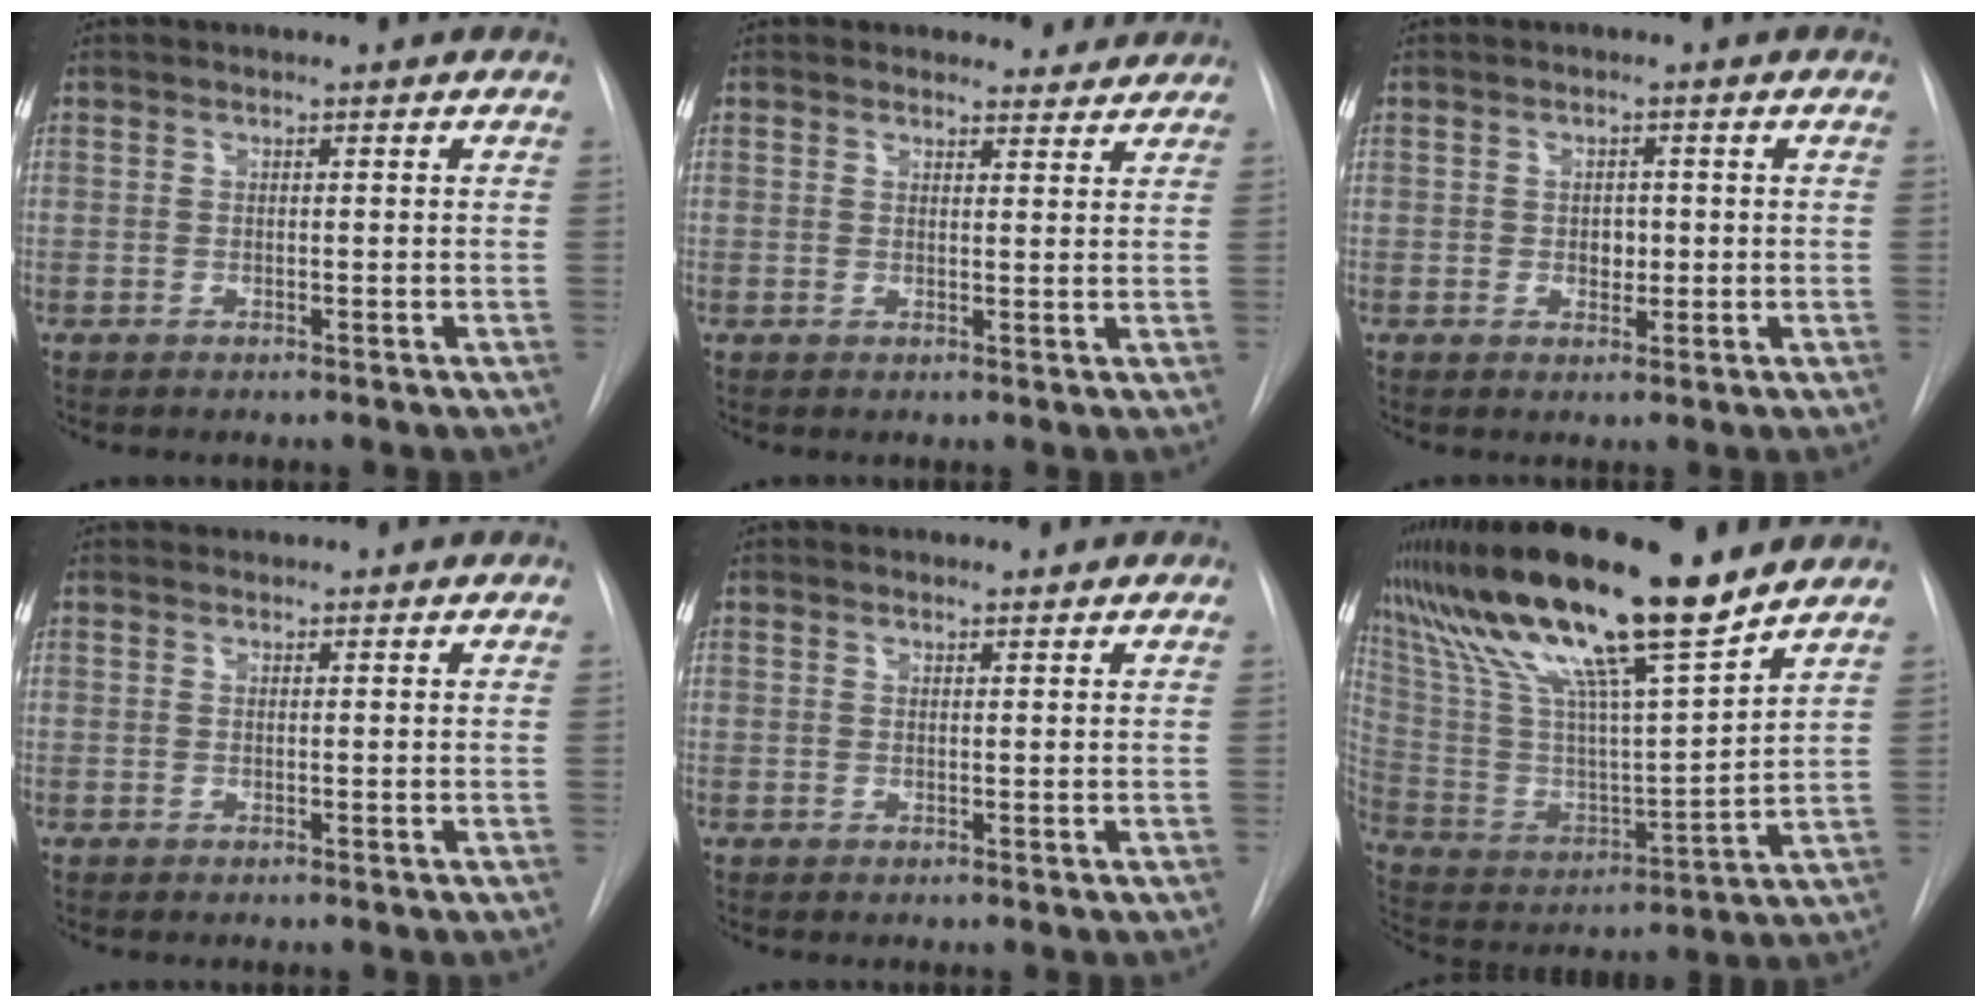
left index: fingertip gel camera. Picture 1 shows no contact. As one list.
[{"total": 3.5, "force": [3.3, 1.1, -0.4], "torque": [0.006, -0.007, 0.031]}, {"total": 2.2, "force": [0.1, 1.6, 1.5], "torque": [-0.021, 0.000, 0.004]}, {"total": 1.6, "force": [1.6, 0.2, 0.1], "torque": [-0.007, 0.022, 0.028]}, {"total": 1.1, "force": [1.1, 0.1, 0.1], "torque": [-0.008, 0.002, 0.019]}, {"total": 22.4, "force": [16.2, 1.2, 15.4], "torque": [-0.297, 0.018, 0.300]}]